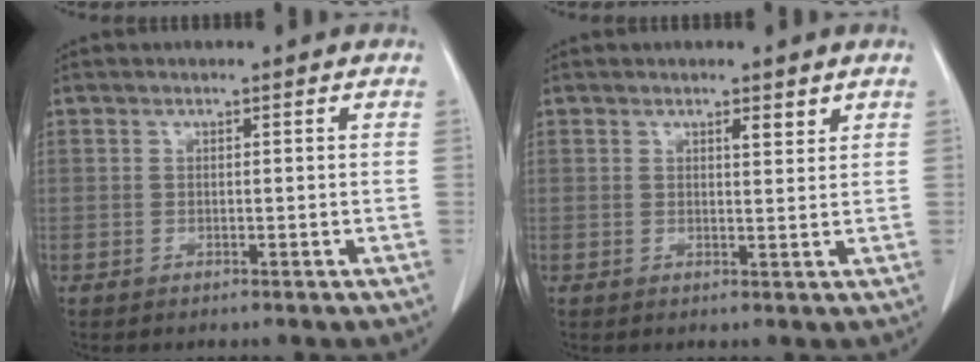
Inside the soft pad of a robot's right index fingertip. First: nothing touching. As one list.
[{"total": 1.6, "force": [1.2, 0.4, 1.0], "torque": [-0.017, -0.006, 0.018]}]